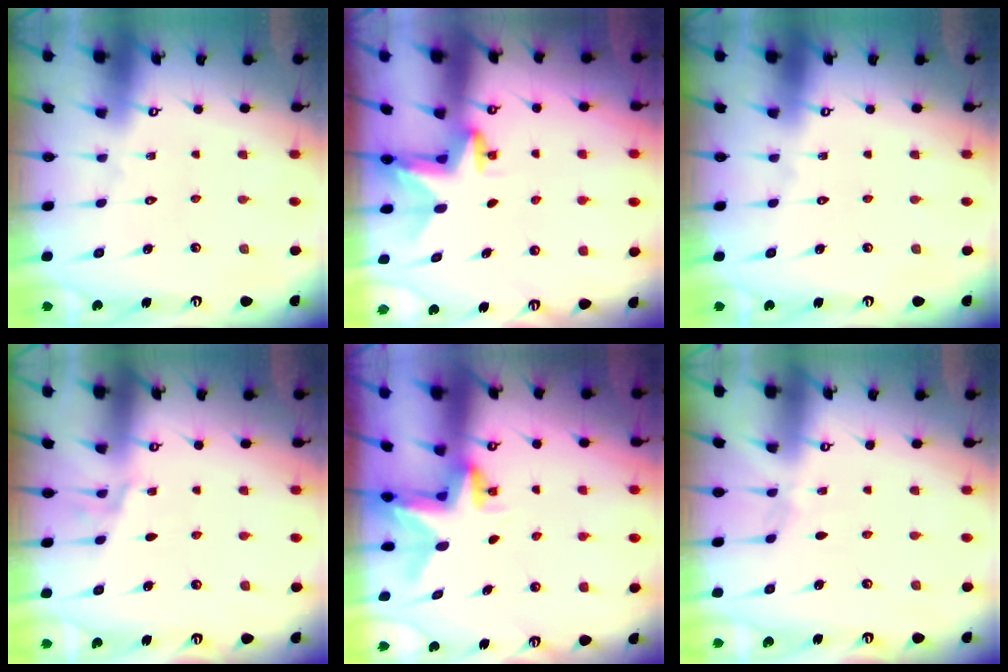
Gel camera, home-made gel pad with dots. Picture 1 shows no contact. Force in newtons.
{"total": 3.3, "press": 3.3, "slide": 0.2}
{"total": 0.0}
{"total": 5.1, "press": 4.2, "slide": 2.8}
{"total": 3.5, "press": 3.5, "slide": 0.2}
{"total": 2.3, "press": 2.2, "slide": 0.5}